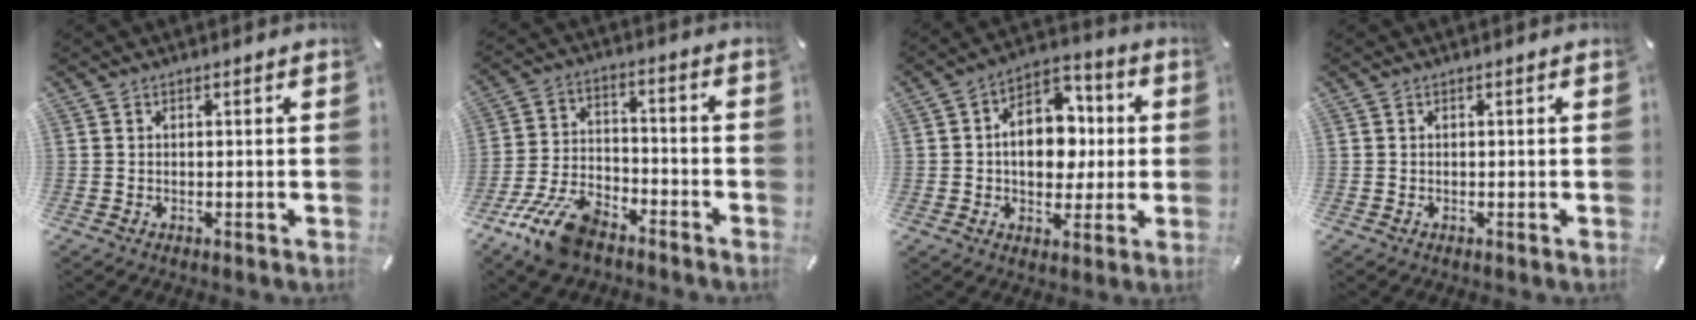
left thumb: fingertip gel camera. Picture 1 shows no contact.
{"total": 13.1, "force": [-9.2, 6.1, 7.1], "torque": [-0.138, 0.051, -0.168]}
{"total": 12.7, "force": [-0.2, 9.5, 8.4], "torque": [-0.133, 0.004, -0.002]}
{"total": 0.0}